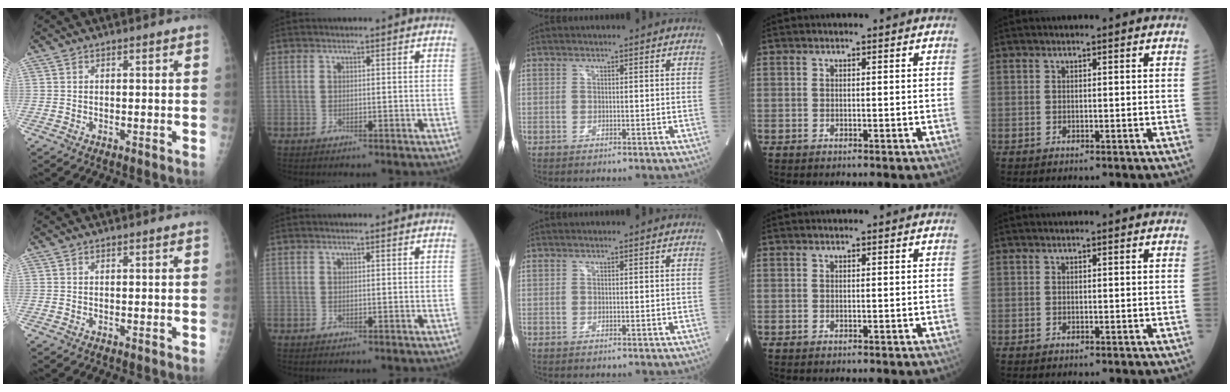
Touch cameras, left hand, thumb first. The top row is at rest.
{}